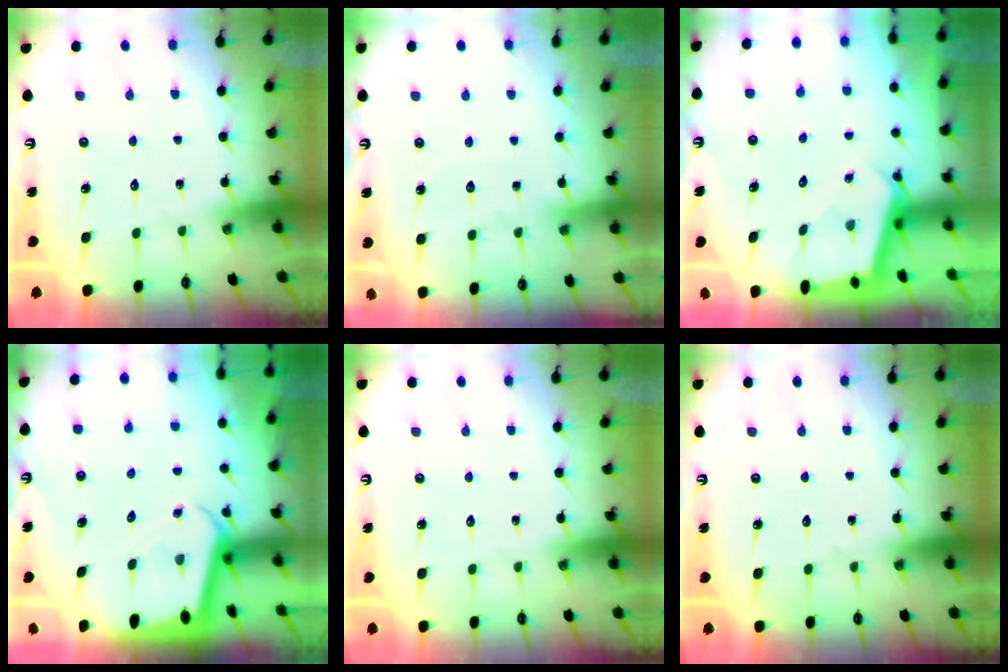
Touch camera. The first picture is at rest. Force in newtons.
{"total": 2.7, "press": 2.7, "slide": 0.4}
{"total": 2.4, "press": 2.4, "slide": 0.2}
{"total": 2.1, "press": 2.1, "slide": 0.2}
{"total": 0.0}
{"total": 0.0}